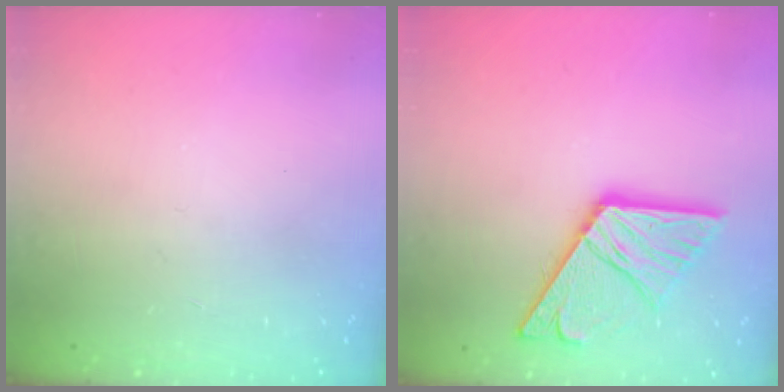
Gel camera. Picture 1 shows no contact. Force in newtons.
{"total": 16.9, "press": 16.8, "slide": 1.9}